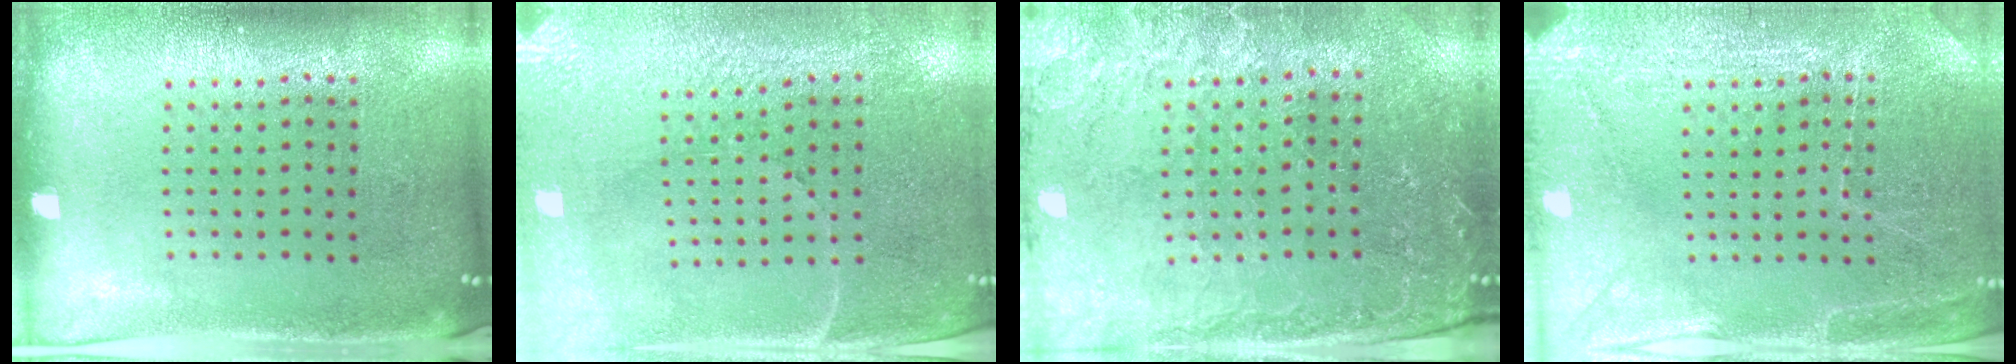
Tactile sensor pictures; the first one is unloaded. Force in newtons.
{"total": 3.3, "press": 3.1, "slide": 1.1}
{"total": 1.0, "press": 0.9, "slide": 0.3}
{"total": 2.9, "press": 2.9, "slide": 0.2}